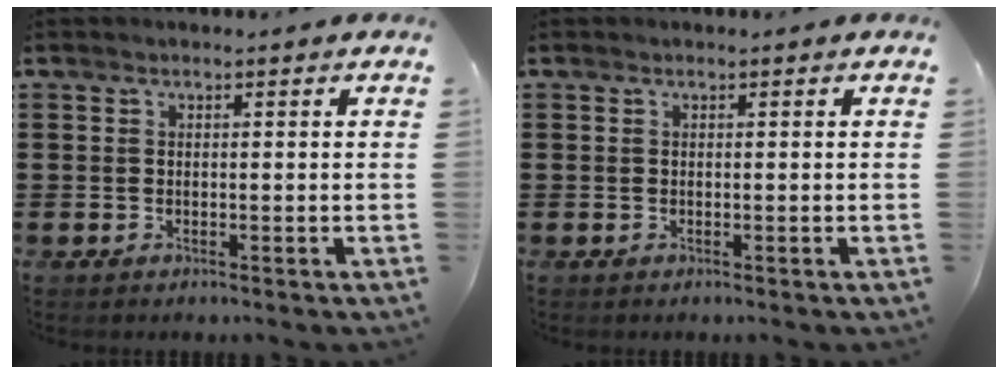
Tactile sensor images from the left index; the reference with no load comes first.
{"total": 0.0}